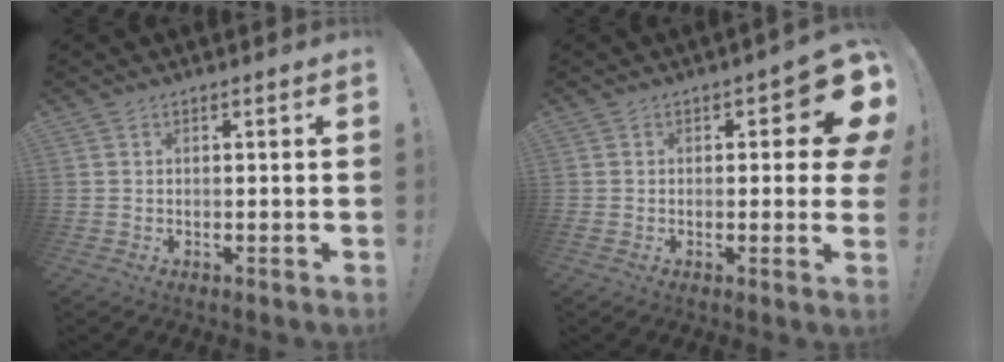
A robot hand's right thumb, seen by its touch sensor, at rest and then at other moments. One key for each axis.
{"total": 8.0, "fx": 2.5, "fy": 3.1, "fz": 7.0, "tx": -0.072, "ty": -0.023, "tz": 0.042}